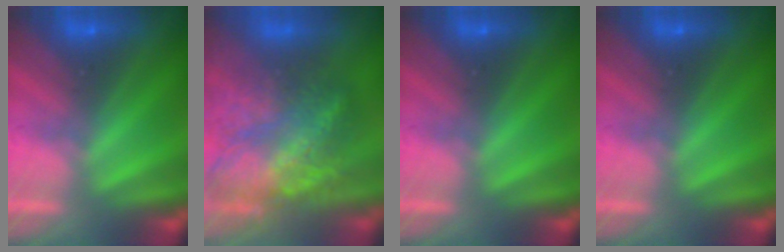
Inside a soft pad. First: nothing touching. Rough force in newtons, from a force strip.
{"total": 8.7}
{"total": 0.0}
{"total": 0.0}